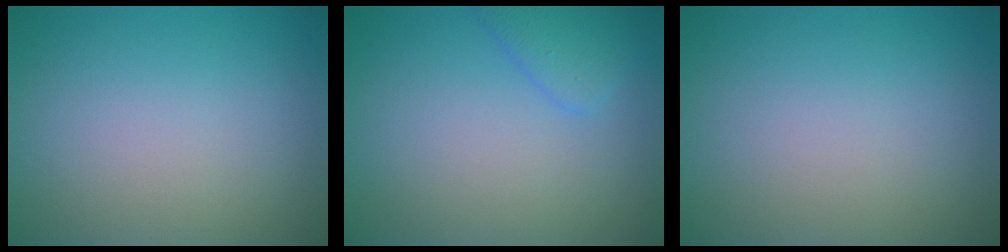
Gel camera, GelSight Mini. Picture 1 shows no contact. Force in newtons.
{"total": 1.9, "press": 1.9, "slide": 0.1}
{"total": 0.0}